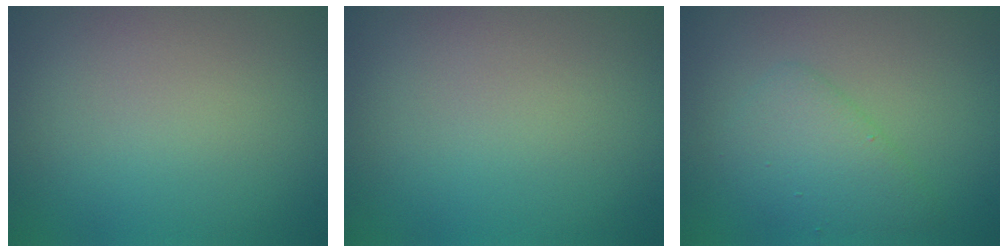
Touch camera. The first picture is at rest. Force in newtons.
{"total": 0.0}
{"total": 2.8, "press": 2.8, "slide": 0.1}